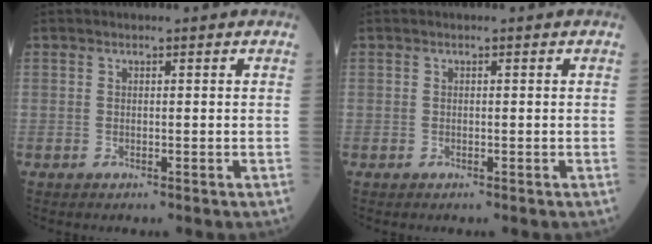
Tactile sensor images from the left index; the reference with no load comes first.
{"total": 0.0}